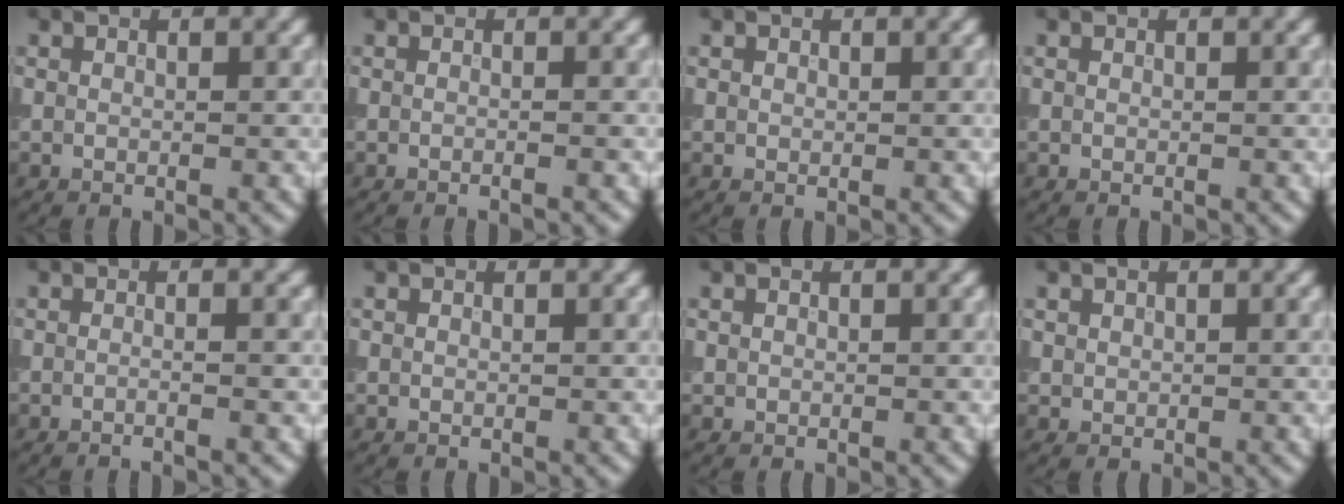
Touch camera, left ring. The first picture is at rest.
{"total": 1.3, "force": [-0.1, 0.6, 1.2], "torque": [-0.001, -0.012, -0.019]}
{"total": 0.0}
{"total": 0.0}
{"total": 2.6, "force": [0.1, 1.2, 2.3], "torque": [0.000, -0.006, -0.031]}
{"total": 0.0}
{"total": 0.0}
{"total": 0.6, "force": [0.3, 0.6, 0.1], "torque": [0.002, -0.003, 0.010]}